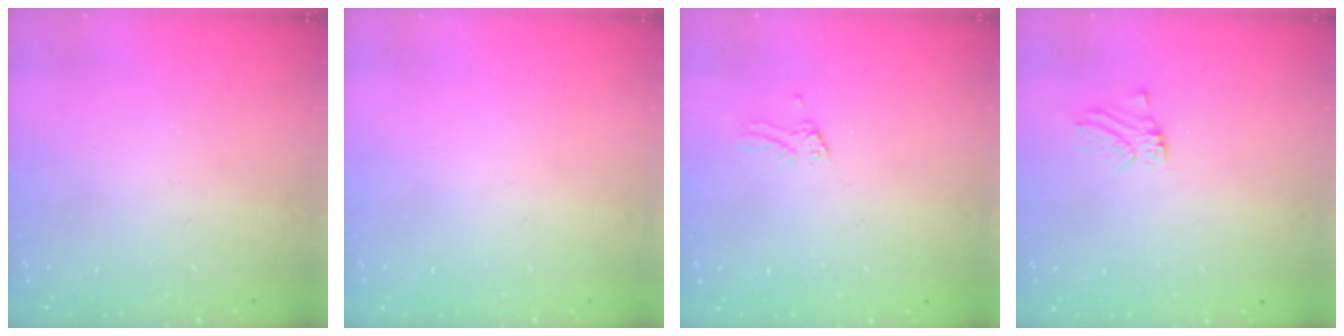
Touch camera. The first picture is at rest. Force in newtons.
{"total": 0.0}
{"total": 0.0}
{"total": 0.0}